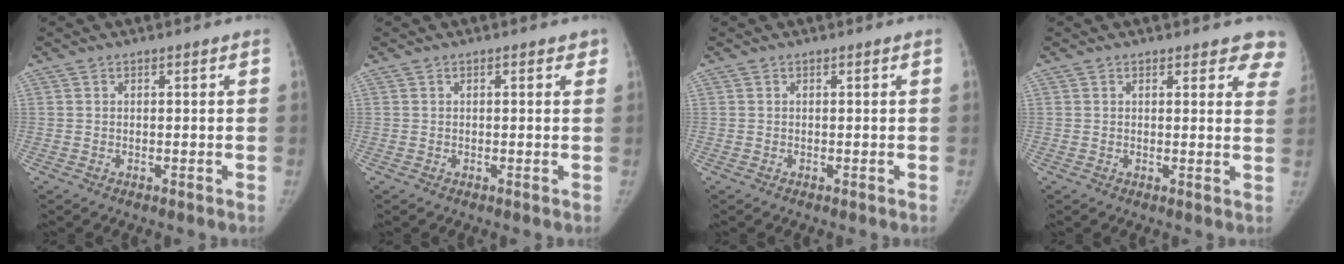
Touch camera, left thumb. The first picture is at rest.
{"total": 1.5, "force": [0.7, 0.8, 1.0], "torque": [0.000, 0.002, 0.005]}
{"total": 0.0}
{"total": 7.4, "force": [6.2, 2.9, 2.7], "torque": [0.019, -0.023, 0.047]}